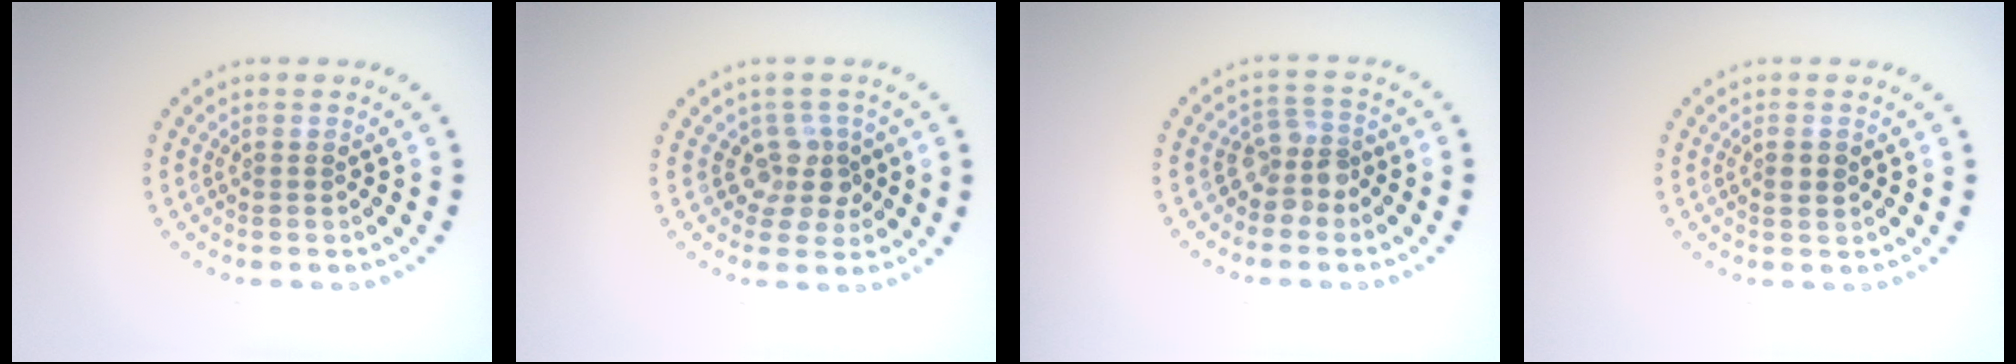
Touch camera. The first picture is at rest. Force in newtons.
{"total": 2.8, "press": 2.2, "slide": 1.8}
{"total": 2.5, "press": 1.9, "slide": 1.5}
{"total": 1.2, "press": 1.1, "slide": 0.3}